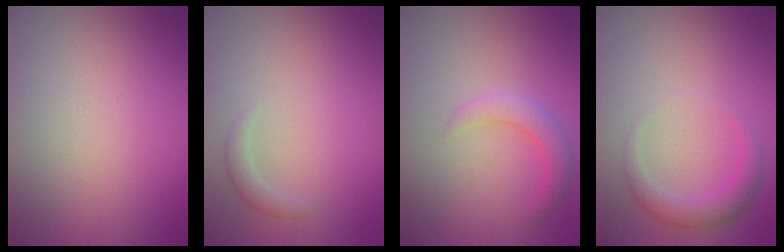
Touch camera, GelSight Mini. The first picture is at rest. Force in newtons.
{"total": 1.2, "press": 1.2, "slide": 0.1}
{"total": 2.6, "press": 2.6, "slide": 0.1}
{"total": 2.7, "press": 2.7, "slide": 0.1}